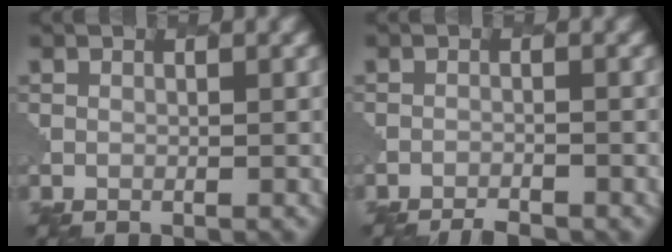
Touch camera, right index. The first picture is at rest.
{"total": 2.6, "force": [-2.6, 0.3, 0.5], "torque": [-0.010, -0.002, -0.042]}